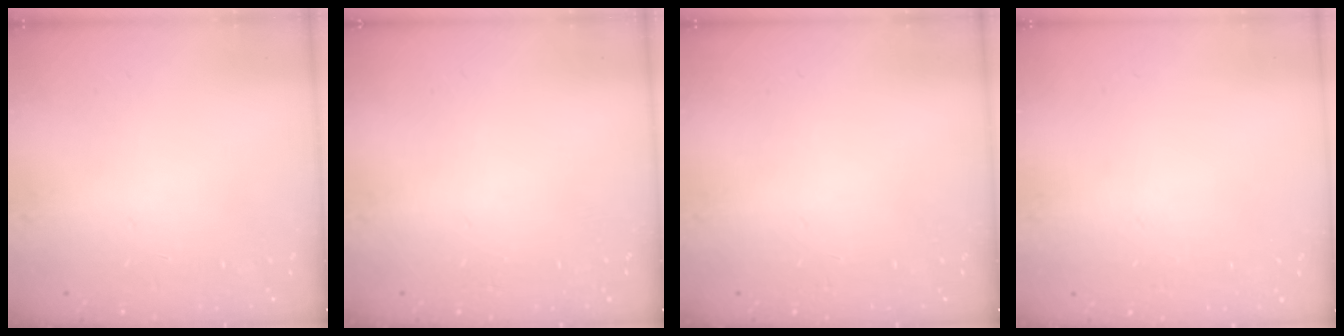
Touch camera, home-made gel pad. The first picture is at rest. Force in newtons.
{"total": 0.0}
{"total": 0.0}
{"total": 0.0}